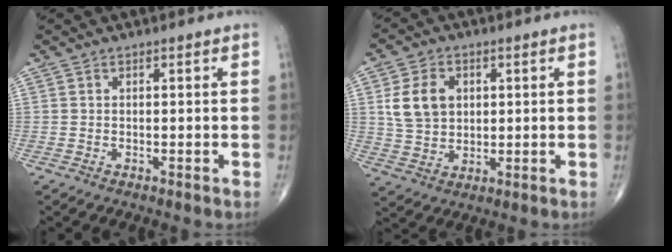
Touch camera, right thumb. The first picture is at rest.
{"total": 9.0, "force": [2.1, 6.9, 5.4], "torque": [-0.081, -0.005, 0.045]}